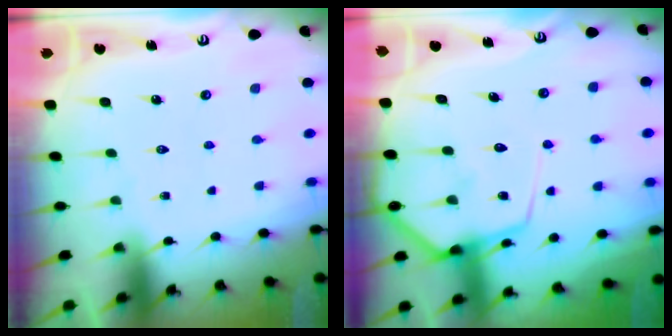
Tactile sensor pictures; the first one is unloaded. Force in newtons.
{"total": 9.9, "press": 9.8, "slide": 1.1}